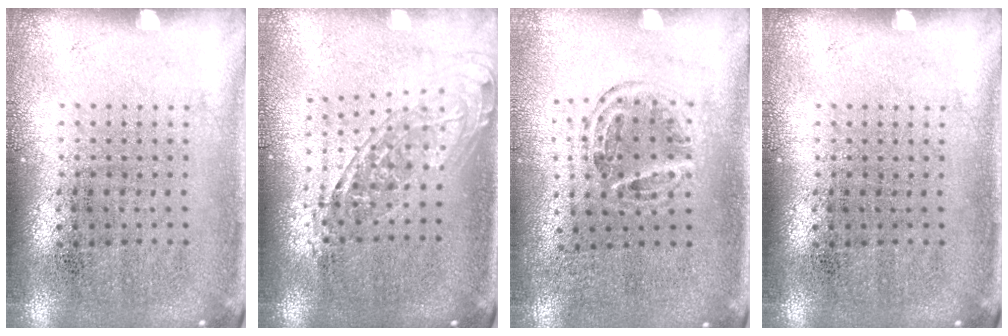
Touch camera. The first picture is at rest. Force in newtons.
{"total": 1.7, "press": 1.3, "slide": 1.0}
{"total": 1.1, "press": 1.0, "slide": 0.4}
{"total": 0.0}